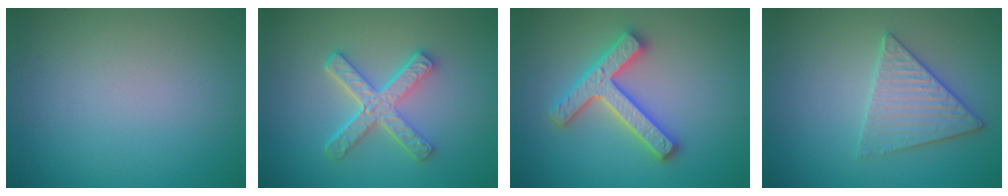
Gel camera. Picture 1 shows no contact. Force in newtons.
{"total": 5.0, "press": 3.7, "slide": 3.3}
{"total": 4.7, "press": 4.7, "slide": 0.8}
{"total": 3.4, "press": 3.4, "slide": 0.3}